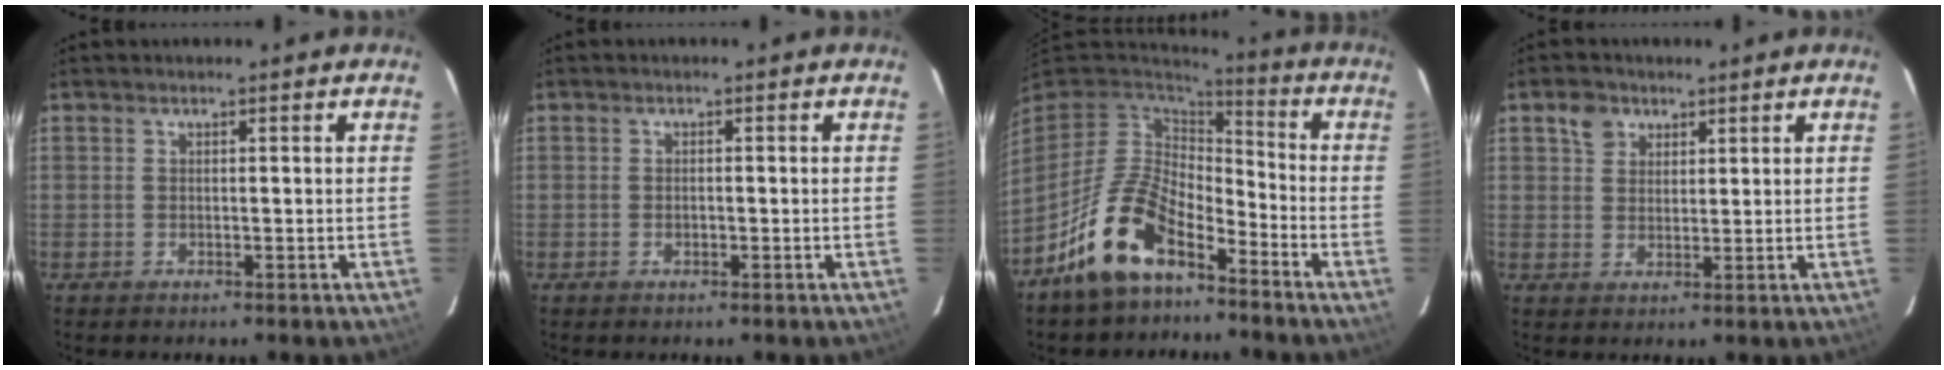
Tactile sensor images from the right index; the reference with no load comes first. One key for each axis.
{"total": 0.9, "fx": -0.3, "fy": 0.6, "fz": 0.5, "tx": -0.009, "ty": 0.001, "tz": -0.005}
{"total": 14.2, "fx": -8.6, "fy": 7.1, "fz": 8.8, "tx": -0.183, "ty": 0.002, "tz": -0.160}
{"total": 4.0, "fx": 2.2, "fy": 3.1, "fz": 1.3, "tx": -0.016, "ty": 0.015, "tz": 0.041}